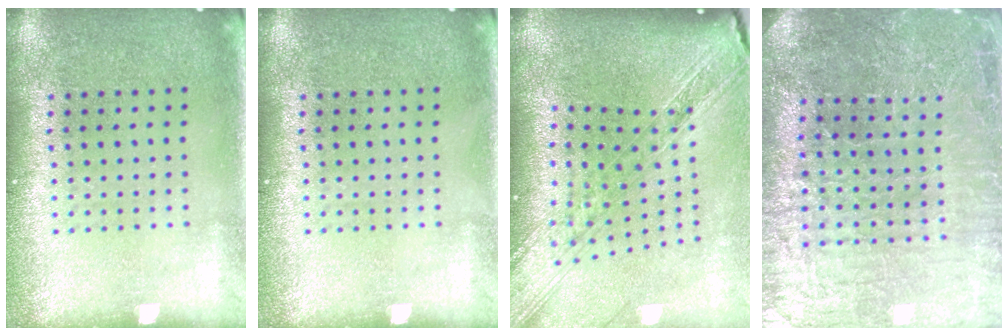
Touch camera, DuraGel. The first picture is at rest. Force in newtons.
{"total": 0.0}
{"total": 2.5, "press": 2.1, "slide": 1.4}
{"total": 3.6, "press": 3.6, "slide": 0.5}